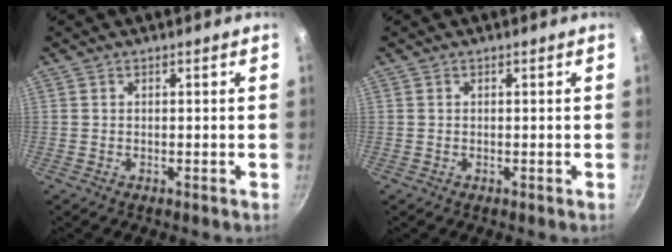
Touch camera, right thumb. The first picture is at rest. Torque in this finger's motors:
{"motor_torque": [-0.05, 0.05, 0.00, 0.00, 0.04]}